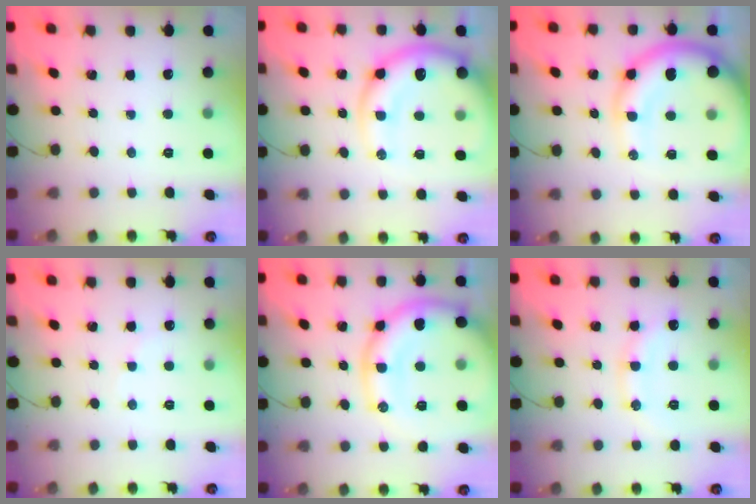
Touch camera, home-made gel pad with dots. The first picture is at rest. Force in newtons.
{"total": 16.3, "press": 15.9, "slide": 3.7}
{"total": 14.5, "press": 13.9, "slide": 3.9}
{"total": 4.2, "press": 4.0, "slide": 1.1}
{"total": 19.2, "press": 19.1, "slide": 1.2}
{"total": 12.3, "press": 12.3, "slide": 0.8}